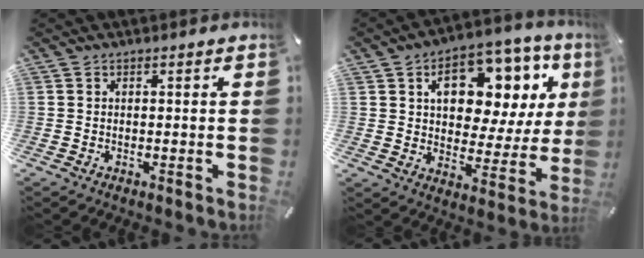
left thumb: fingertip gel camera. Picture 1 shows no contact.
{"total": 15.7, "force": [7.3, 9.7, 9.9], "torque": [-0.146, -0.039, 0.123]}